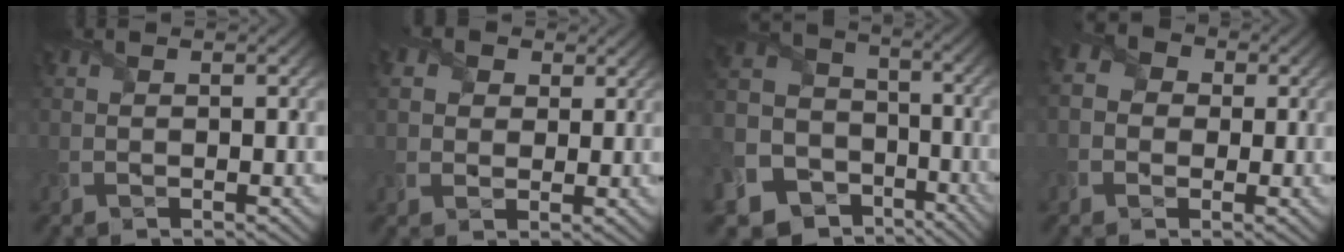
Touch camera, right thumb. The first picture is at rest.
{"total": 4.9, "force": [2.4, 3.8, 2.0], "torque": [-0.085, -0.001, 0.038]}
{"total": 18.0, "force": [-9.2, 14.3, 5.9], "torque": [-0.222, -0.058, -0.146]}
{"total": 4.7, "force": [0.0, 4.3, 2.0], "torque": [-0.059, 0.005, -0.011]}